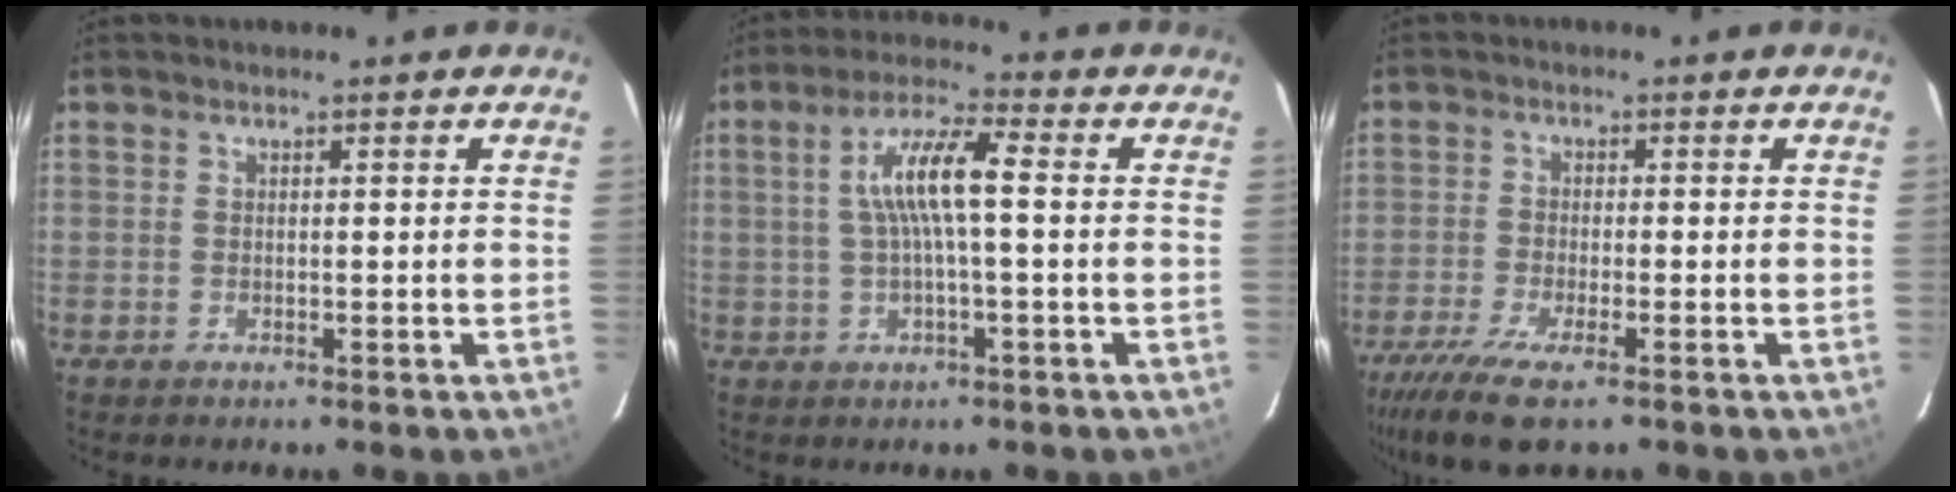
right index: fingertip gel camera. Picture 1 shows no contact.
{"total": 8.3, "force": [0.5, 1.1, 8.2], "torque": [-0.157, 0.012, 0.010]}
{"total": 9.9, "force": [-6.9, 2.1, 6.8], "torque": [-0.164, -0.040, -0.130]}